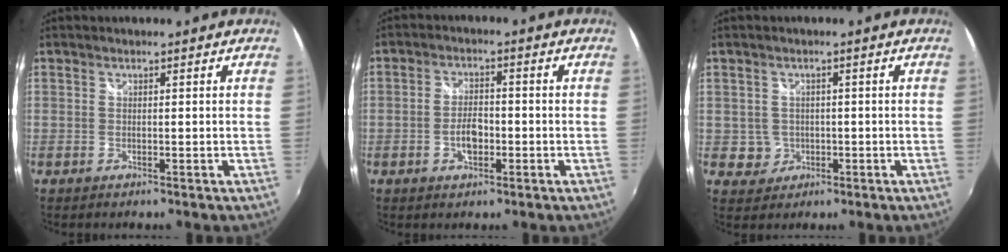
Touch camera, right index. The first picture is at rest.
{"total": 4.6, "force": [-1.6, 2.5, 3.5], "torque": [-0.070, 0.003, -0.025]}
{"total": 3.9, "force": [-0.4, 3.9, 0.2], "torque": [-0.004, 0.016, 0.002]}